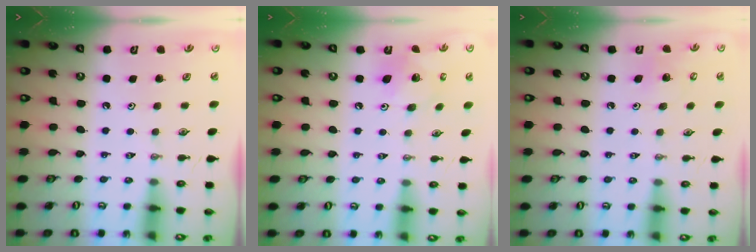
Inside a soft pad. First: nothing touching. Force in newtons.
{"total": 9.2, "press": 9.2, "slide": 0.7}
{"total": 6.5, "press": 6.5, "slide": 0.4}